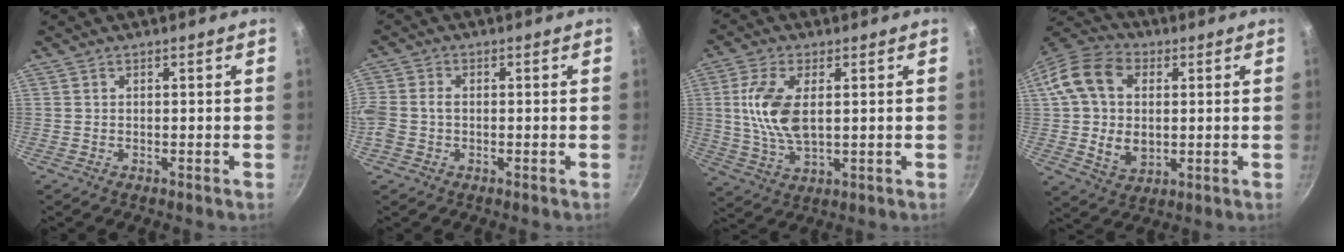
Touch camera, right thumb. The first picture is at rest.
{"total": 5.6, "force": [-0.6, 4.1, 3.8], "torque": [-0.097, 0.013, -0.013]}
{"total": 10.9, "force": [1.6, 5.4, 9.3], "torque": [-0.201, -0.008, 0.034]}
{"total": 17.6, "force": [2.5, 12.4, 12.2], "torque": [-0.226, 0.009, 0.045]}